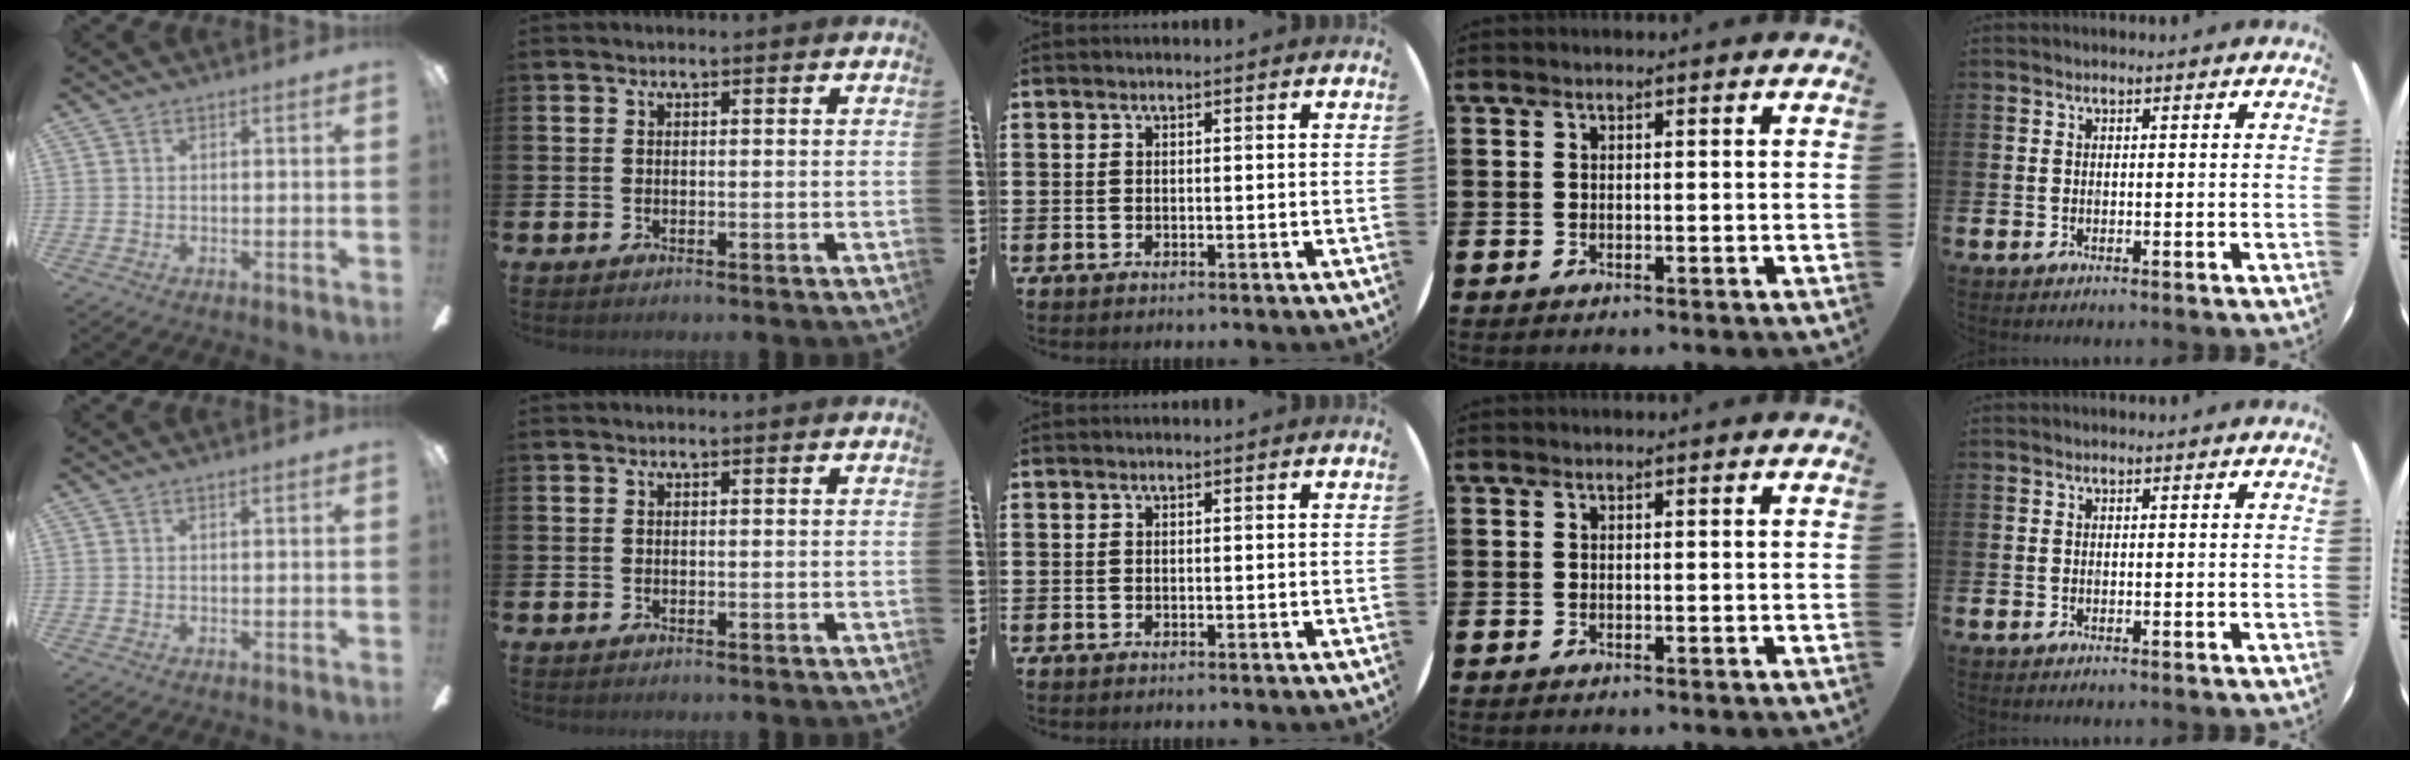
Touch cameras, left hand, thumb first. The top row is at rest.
{}